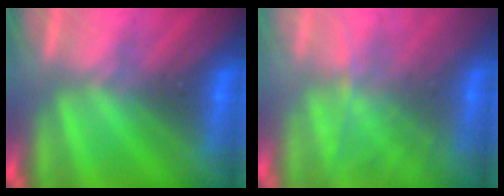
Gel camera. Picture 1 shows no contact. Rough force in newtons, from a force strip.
{"total": 7.2}